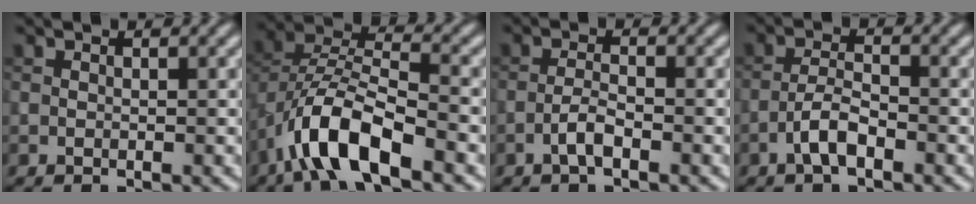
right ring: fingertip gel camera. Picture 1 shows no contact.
{"total": 7.8, "force": [-4.2, 2.9, 5.9], "torque": [-0.109, 0.005, -0.084]}
{"total": 1.9, "force": [-1.1, 0.4, 1.5], "torque": [-0.033, 0.005, -0.025]}
{"total": 2.8, "force": [-1.6, 0.8, 2.1], "torque": [-0.045, 0.008, -0.036]}